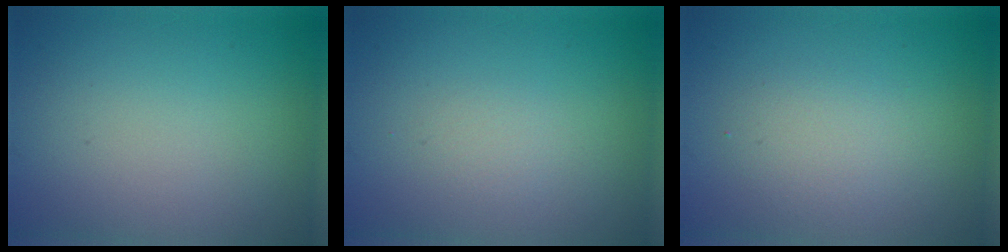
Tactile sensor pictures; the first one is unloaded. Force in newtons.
{"total": 1.0, "press": 0.9, "slide": 0.1}
{"total": 2.0, "press": 2.0, "slide": 0.1}